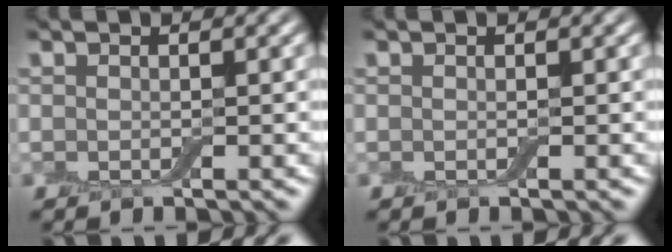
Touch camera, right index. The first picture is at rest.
{"total": 0.0}